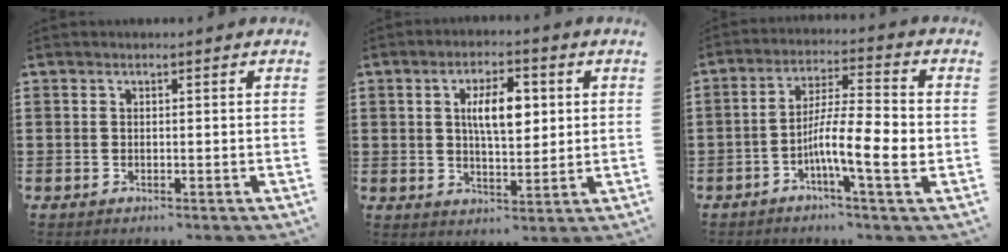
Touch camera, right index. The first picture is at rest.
{"total": 7.0, "force": [1.6, 2.9, 6.2], "torque": [-0.111, 0.005, 0.022]}
{"total": 9.7, "force": [-2.8, 1.7, 9.2], "torque": [-0.175, -0.006, -0.053]}